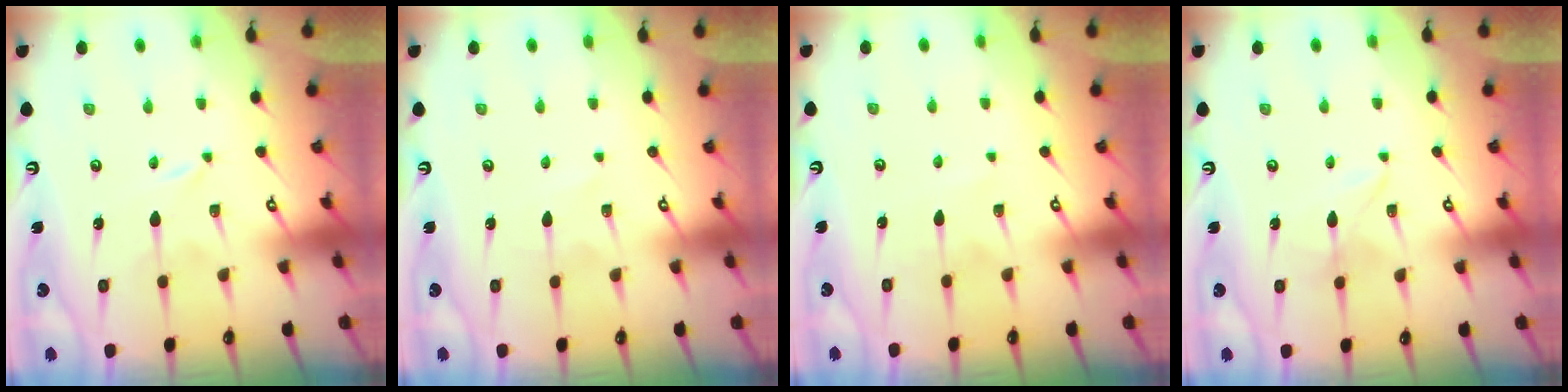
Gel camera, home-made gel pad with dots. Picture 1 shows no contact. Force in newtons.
{"total": 2.6, "press": 2.5, "slide": 0.4}
{"total": 4.1, "press": 4.1, "slide": 0.4}
{"total": 3.6, "press": 3.6, "slide": 0.2}